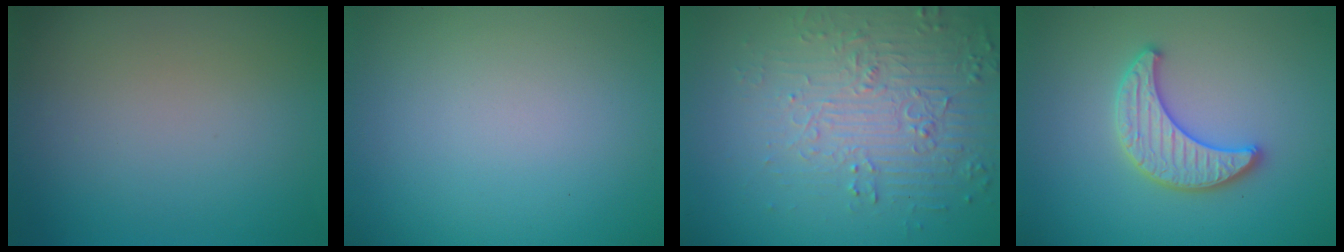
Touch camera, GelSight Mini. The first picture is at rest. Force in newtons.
{"total": 0.0}
{"total": 4.5, "press": 4.3, "slide": 1.3}
{"total": 3.5, "press": 3.4, "slide": 0.6}